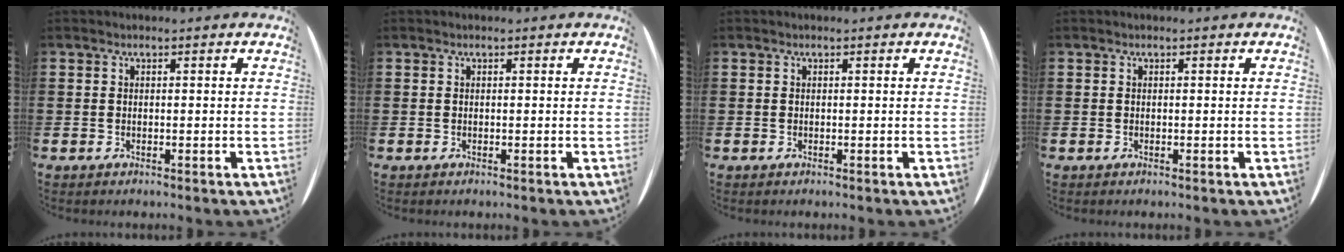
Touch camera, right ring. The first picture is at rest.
{"total": 0.0}
{"total": 0.0}
{"total": 0.0}